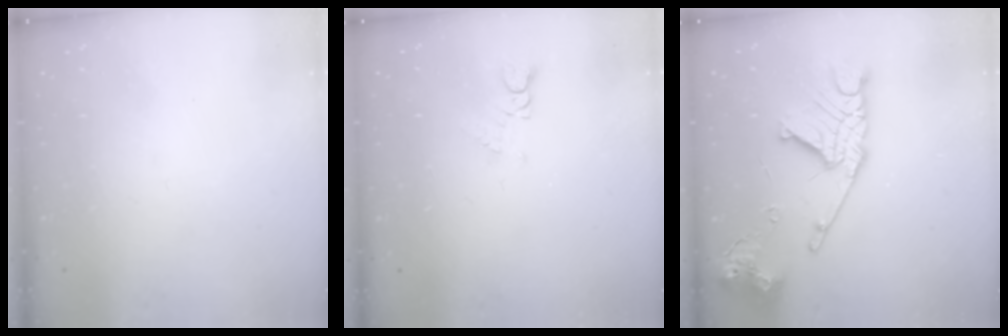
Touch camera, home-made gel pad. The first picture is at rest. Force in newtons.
{"total": 1.7, "press": 1.6, "slide": 0.3}
{"total": 18.5, "press": 18.4, "slide": 2.1}